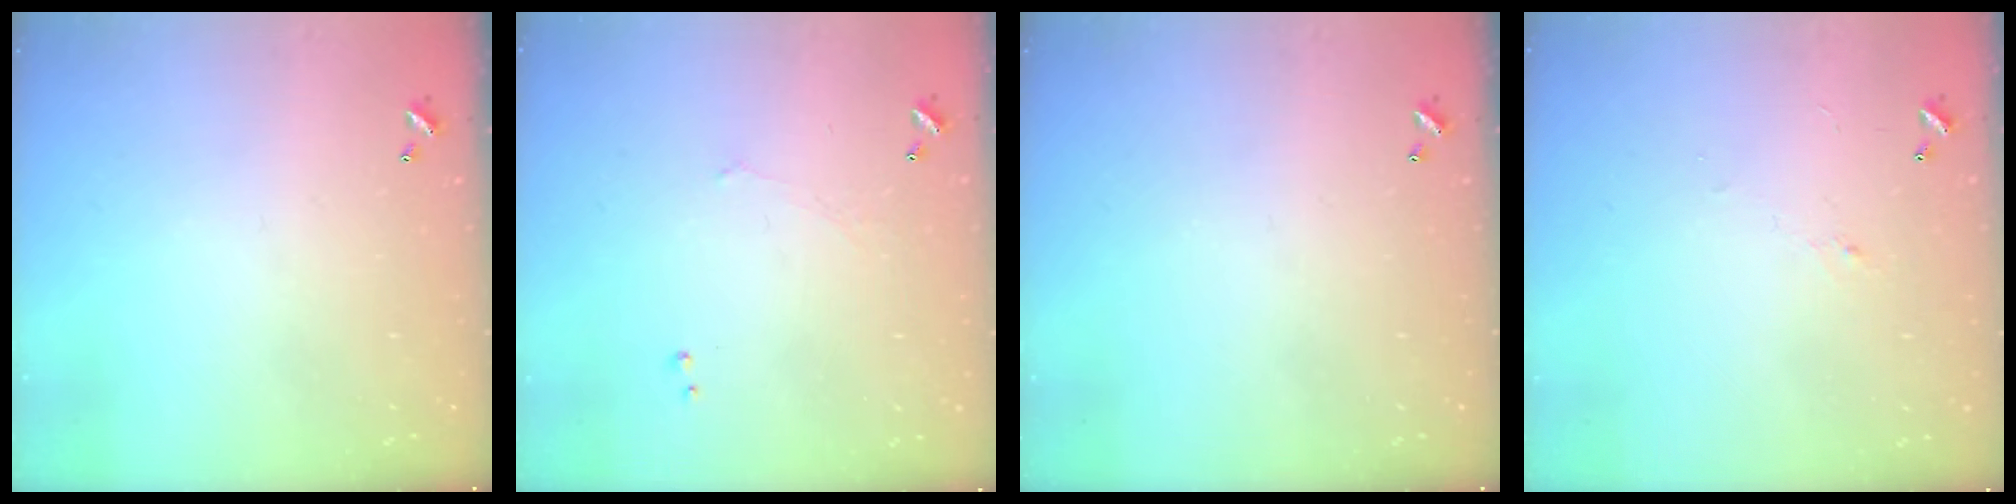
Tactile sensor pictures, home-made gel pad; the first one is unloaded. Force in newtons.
{"total": 0.9, "press": 0.7, "slide": 0.5}
{"total": 0.0}
{"total": 1.0, "press": 0.8, "slide": 0.6}